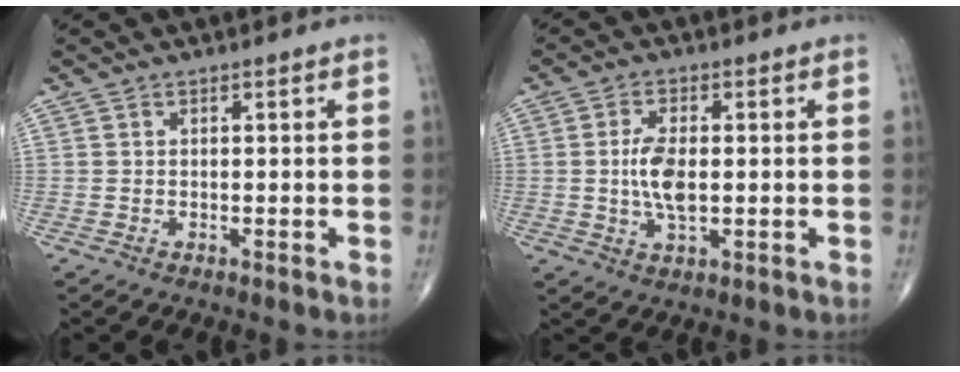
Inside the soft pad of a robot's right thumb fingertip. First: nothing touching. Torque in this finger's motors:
{"motor_torque": [1.23, 1.09, 0.86, 0.09, 0.08]}